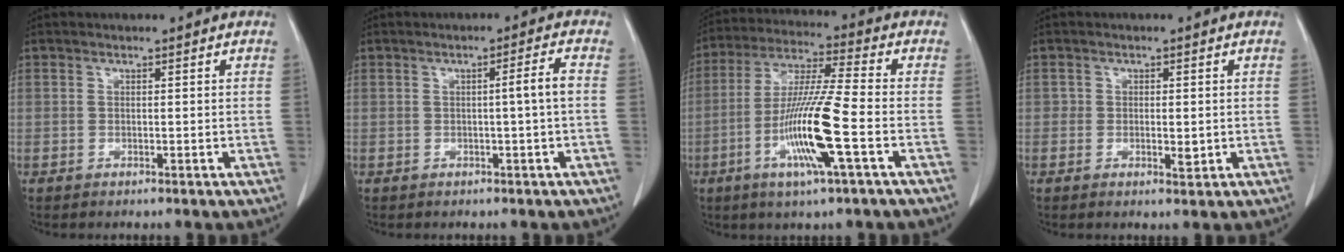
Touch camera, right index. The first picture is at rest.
{"total": 2.8, "force": [-0.1, -0.6, 2.7], "torque": [-0.038, 0.002, -0.001]}
{"total": 13.5, "force": [-4.2, -0.1, 12.9], "torque": [-0.258, -0.013, -0.085]}
{"total": 2.1, "force": [-0.2, 1.1, 1.7], "torque": [-0.020, -0.002, -0.002]}